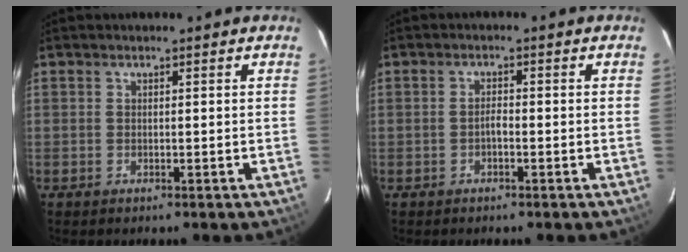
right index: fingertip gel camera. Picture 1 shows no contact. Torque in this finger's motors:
{"motor_torque": [0.39, -0.14, 0.38, 0.07]}